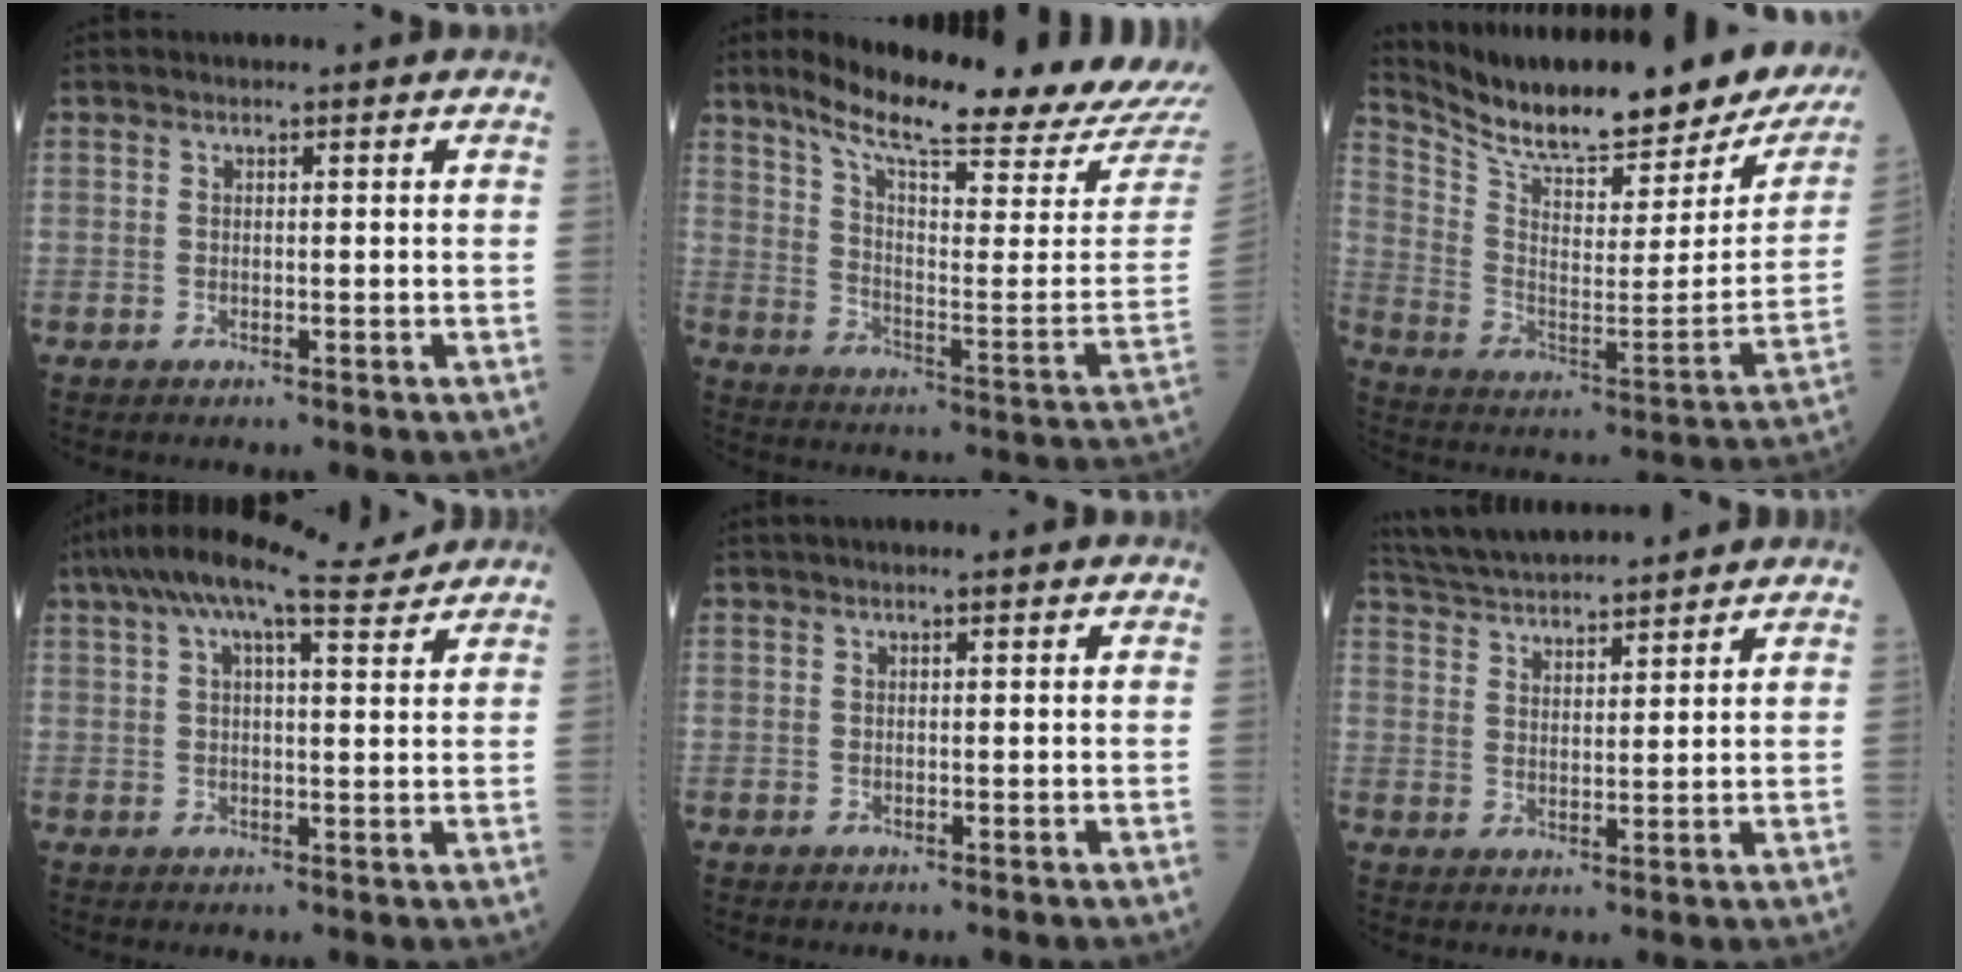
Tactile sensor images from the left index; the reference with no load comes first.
{"total": 23.6, "force": [21.2, -0.1, 10.4], "torque": [-0.171, -0.082, 0.286]}
{"total": 28.1, "force": [24.1, 5.3, 13.4], "torque": [-0.228, -0.062, 0.337]}
{"total": 10.7, "force": [8.8, 1.4, 5.9], "torque": [-0.114, 0.039, 0.128]}
{"total": 1.2, "force": [0.9, 0.1, 0.8], "torque": [-0.014, 0.020, 0.014]}
{"total": 12.8, "force": [12.0, 1.1, 4.3], "torque": [-0.090, 0.032, 0.201]}